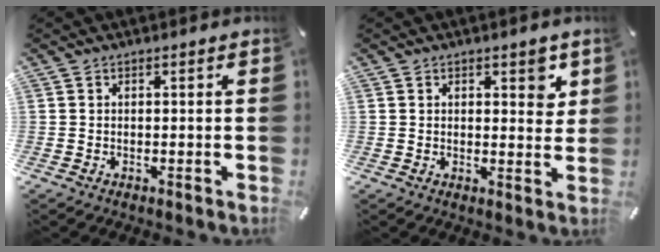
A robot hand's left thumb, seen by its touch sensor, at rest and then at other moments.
{"total": 4.5, "force": [2.1, 2.4, 3.0], "torque": [-0.024, -0.010, 0.029]}